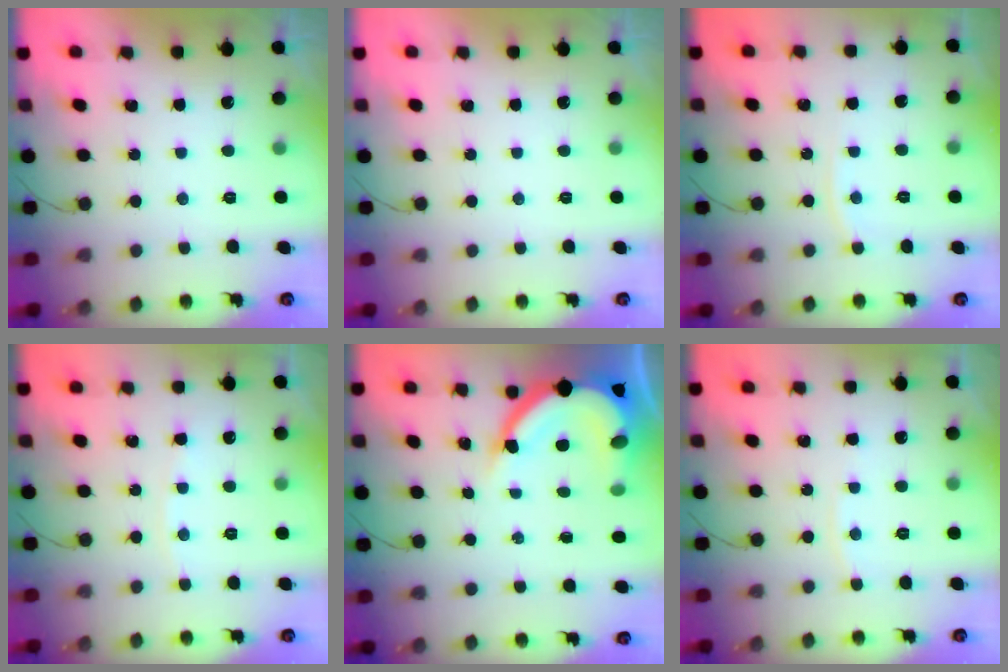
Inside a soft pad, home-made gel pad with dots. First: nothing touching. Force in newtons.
{"total": 0.0}
{"total": 3.4, "press": 3.4, "slide": 0.0}
{"total": 3.4, "press": 3.4, "slide": 0.4}
{"total": 14.3, "press": 14.2, "slide": 1.5}
{"total": 2.7, "press": 2.7, "slide": 0.3}